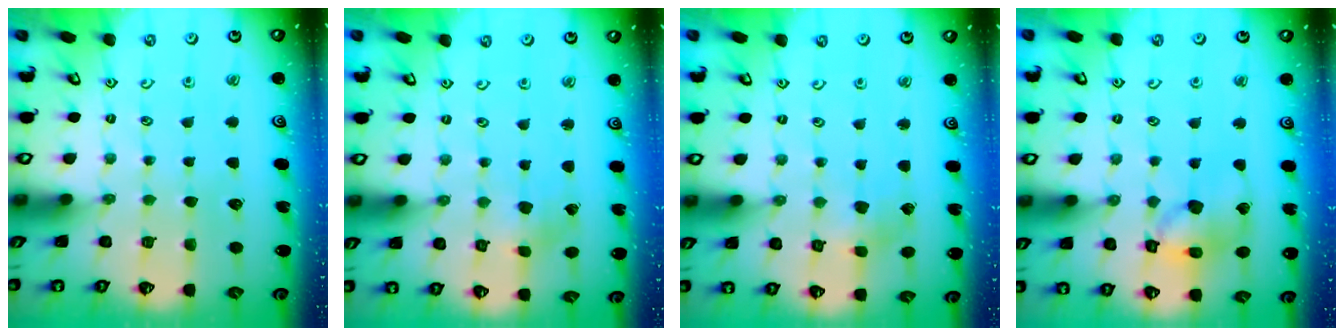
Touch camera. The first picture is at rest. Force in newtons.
{"total": 0.9, "press": 0.9, "slide": 0.1}
{"total": 2.0, "press": 1.9, "slide": 0.3}
{"total": 13.3, "press": 13.1, "slide": 1.8}